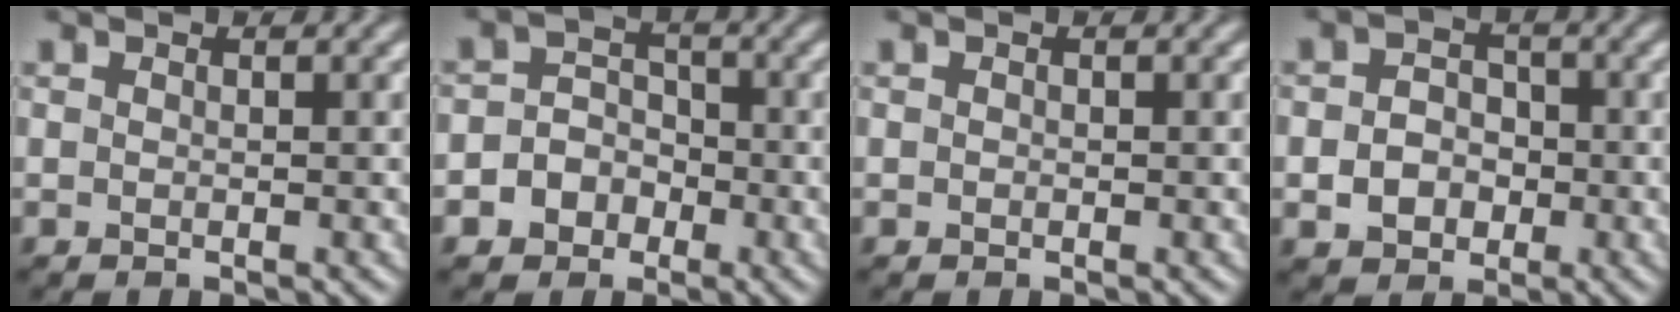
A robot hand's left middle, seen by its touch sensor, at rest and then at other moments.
{"total": 4.3, "force": [-2.4, 3.4, 0.6], "torque": [0.015, 0.003, -0.060]}
{"total": 0.0}
{"total": 3.3, "force": [-1.3, 2.6, 1.6], "torque": [-0.028, -0.002, -0.021]}